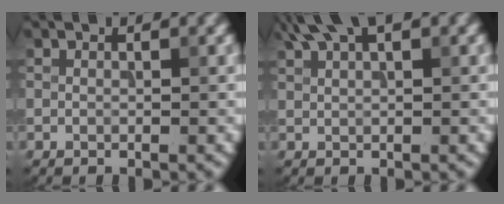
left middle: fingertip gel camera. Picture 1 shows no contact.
{"total": 3.6, "force": [2.5, 1.0, 2.4], "torque": [-0.041, 0.010, 0.047]}